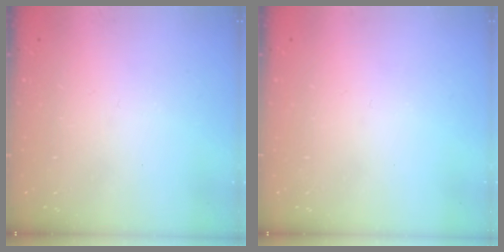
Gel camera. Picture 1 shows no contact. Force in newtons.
{"total": 0.0}